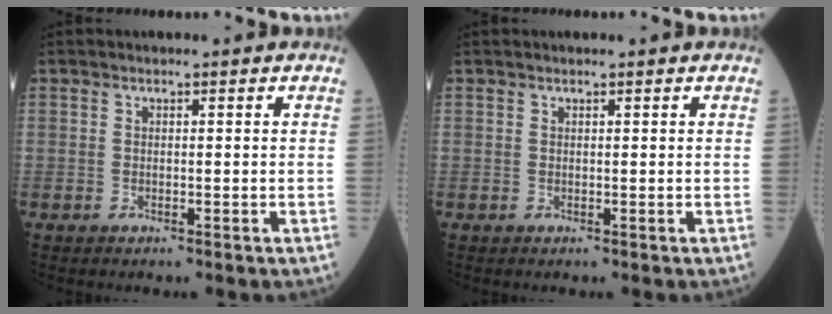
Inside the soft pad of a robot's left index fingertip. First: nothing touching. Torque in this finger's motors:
{"motor_torque": [-0.07, 0.09, 0.04, 0.01]}